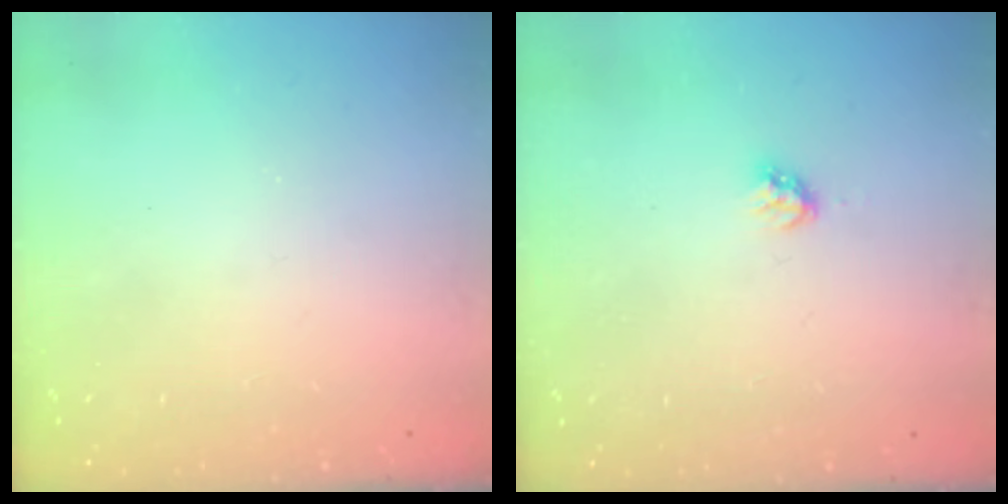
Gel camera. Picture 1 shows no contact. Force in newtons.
{"total": 2.8, "press": 2.8, "slide": 0.2}